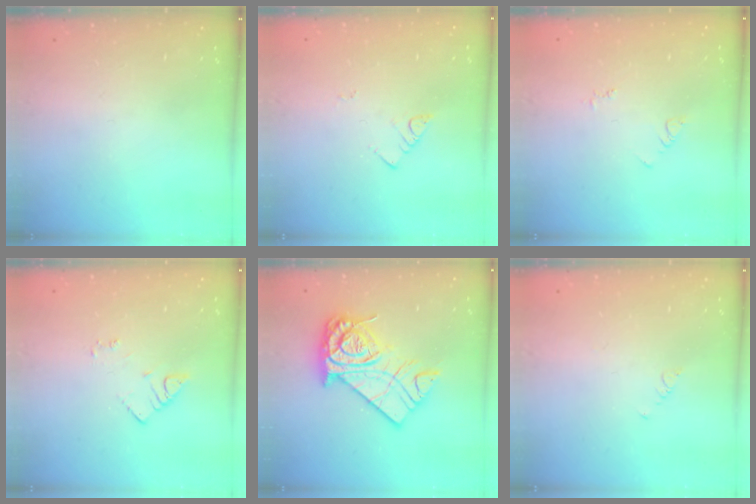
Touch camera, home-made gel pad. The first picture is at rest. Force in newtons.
{"total": 2.7, "press": 2.7, "slide": 0.6}
{"total": 2.9, "press": 2.9, "slide": 0.4}
{"total": 2.9, "press": 2.9, "slide": 0.3}
{"total": 18.2, "press": 18.1, "slide": 1.6}
{"total": 0.7, "press": 0.6, "slide": 0.2}